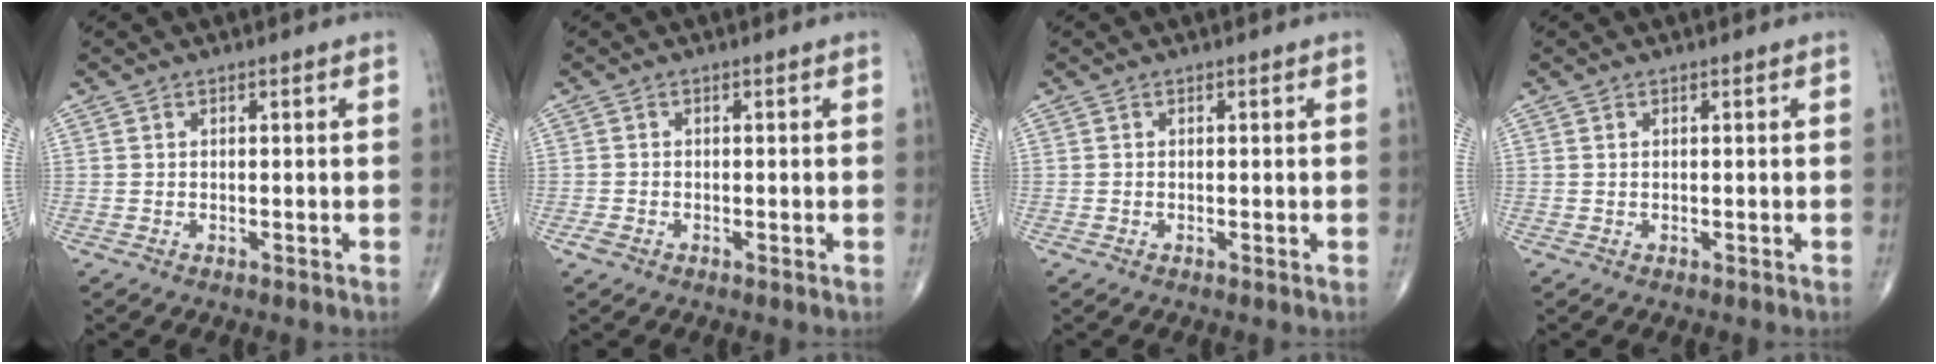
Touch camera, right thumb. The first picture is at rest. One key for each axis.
{"total": 1.4, "fx": -0.7, "fy": 0.8, "fz": 0.9, "tx": -0.018, "ty": -0.001, "tz": -0.014}
{"total": 0.0}
{"total": 0.0}